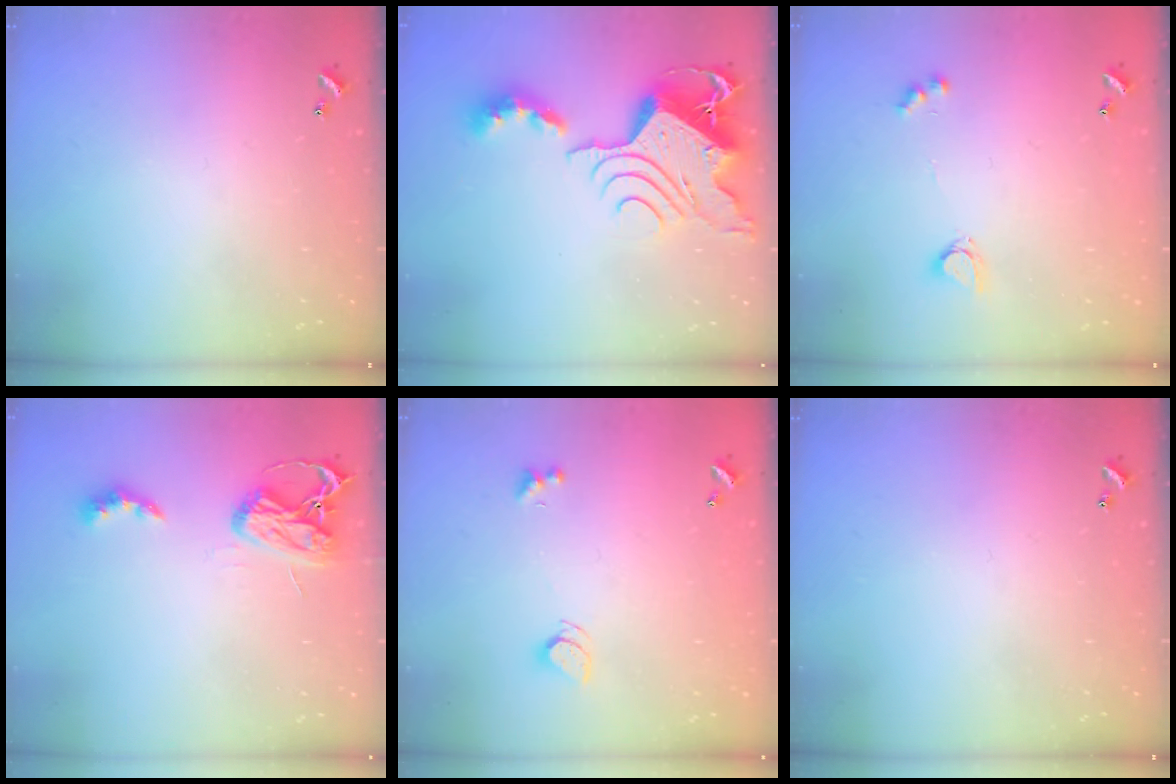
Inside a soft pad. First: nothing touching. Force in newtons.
{"total": 14.7, "press": 14.6, "slide": 1.6}
{"total": 3.7, "press": 3.7, "slide": 0.3}
{"total": 6.0, "press": 5.9, "slide": 0.7}
{"total": 2.5, "press": 2.4, "slide": 0.7}
{"total": 0.0}